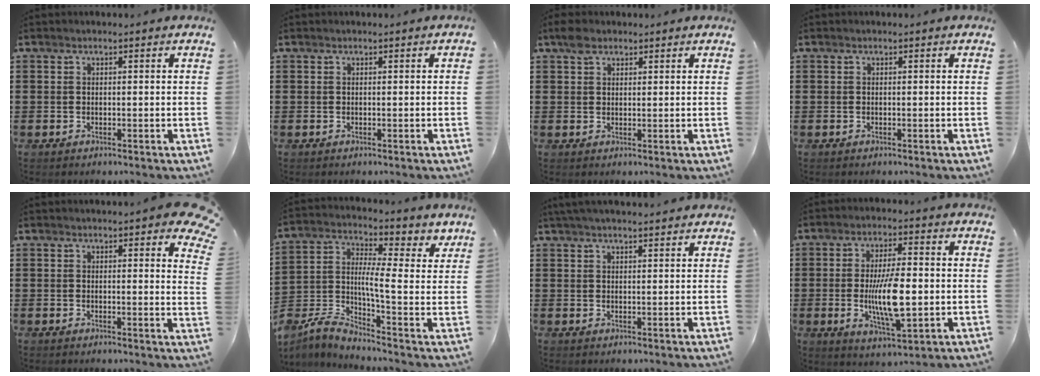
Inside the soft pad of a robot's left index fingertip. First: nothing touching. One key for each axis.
{"total": 0.0}
{"total": 2.6, "fx": 1.8, "fy": 1.5, "fz": 1.1, "tx": -0.018, "ty": 0.004, "tz": 0.032}
{"total": 0.0}
{"total": 3.5, "fx": 3.0, "fy": 0.7, "fz": 1.7, "tx": -0.020, "ty": -0.013, "tz": 0.051}
{"total": 4.8, "fx": 0.3, "fy": 1.8, "fz": 4.4, "tx": -0.096, "ty": -0.020, "tz": -0.005}
{"total": 2.5, "fx": 2.4, "fy": -0.1, "fz": 0.7, "tx": -0.020, "ty": -0.001, "tz": 0.046}
{"total": 10.4, "fx": -0.9, "fy": 3.7, "fz": 9.7, "tx": -0.178, "ty": -0.011, "tz": -0.019}